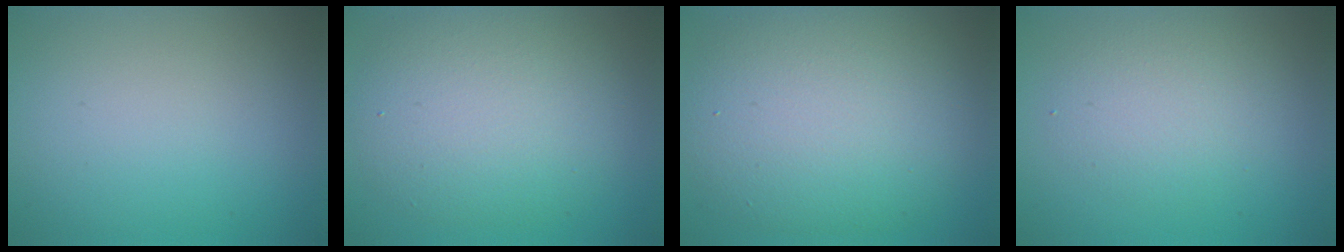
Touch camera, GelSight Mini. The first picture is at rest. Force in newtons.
{"total": 6.7, "press": 6.7, "slide": 0.9}
{"total": 9.3, "press": 9.3, "slide": 0.5}
{"total": 3.2, "press": 3.2, "slide": 0.1}